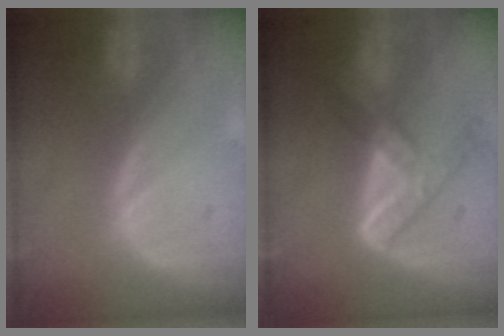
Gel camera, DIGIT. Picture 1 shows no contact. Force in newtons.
{"total": 7.2, "press": 6.0, "slide": 4.0}